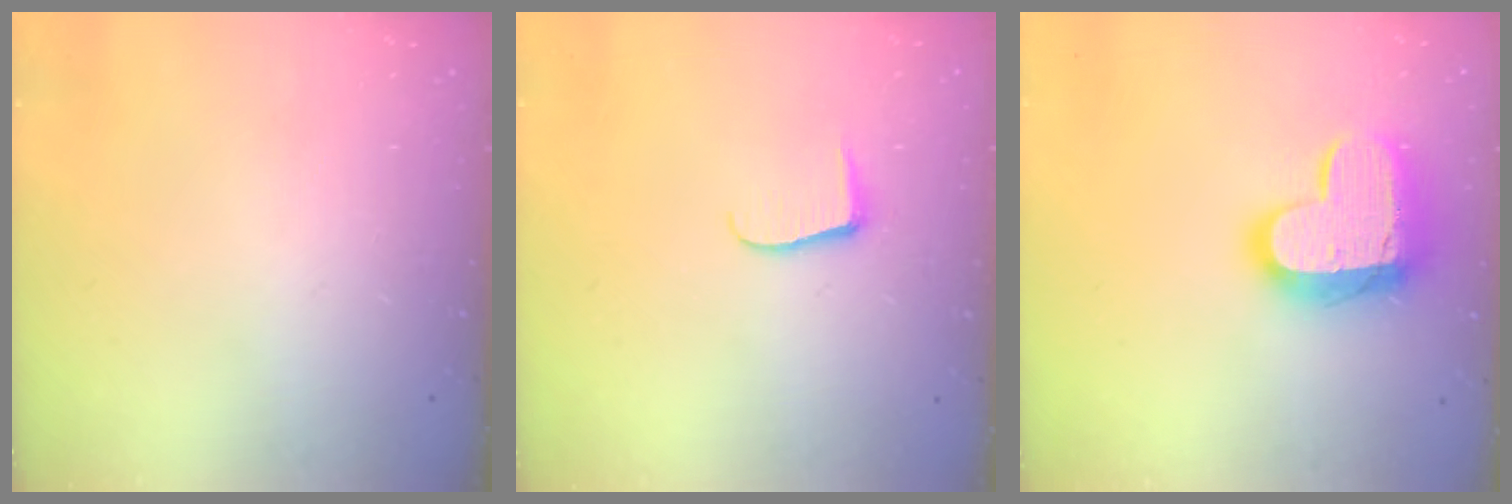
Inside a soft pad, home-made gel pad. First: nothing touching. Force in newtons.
{"total": 6.0, "press": 5.9, "slide": 0.6}
{"total": 16.7, "press": 16.6, "slide": 1.3}